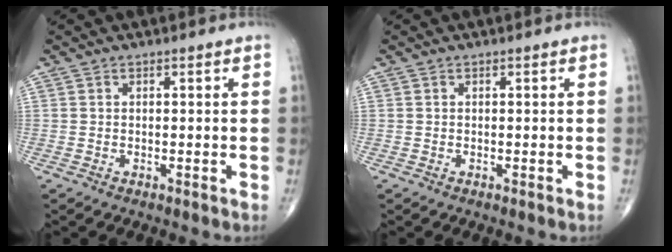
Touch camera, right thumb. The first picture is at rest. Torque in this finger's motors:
{"motor_torque": [0.00, 0.00, 0.24, 0.24, 0.01]}